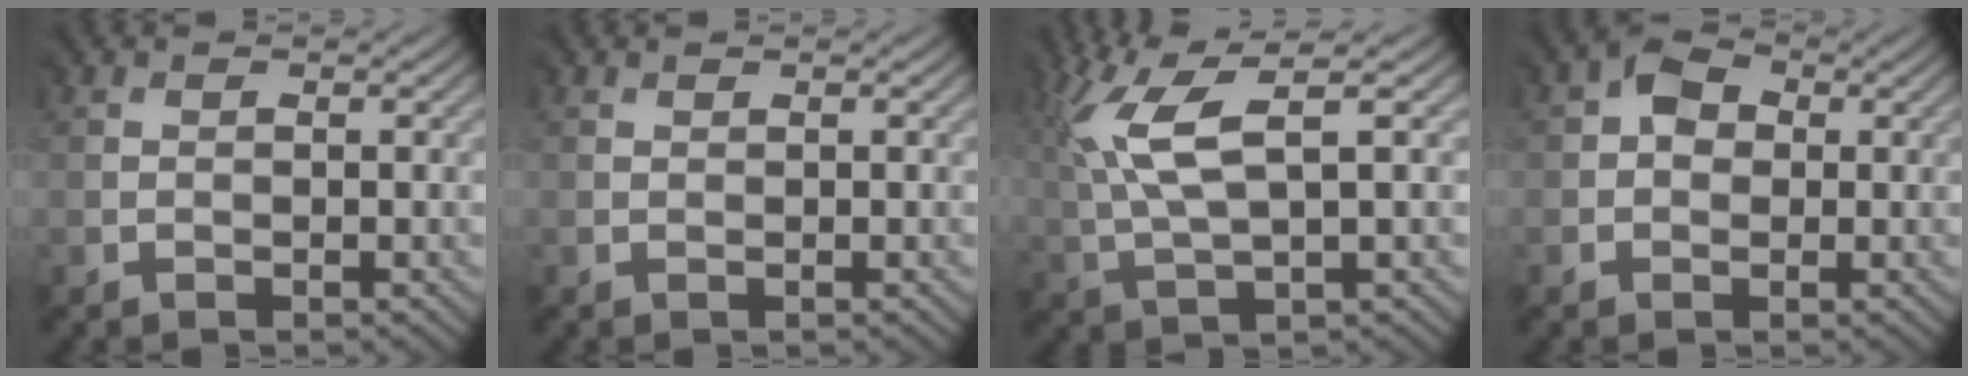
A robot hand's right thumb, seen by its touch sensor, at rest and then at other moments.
{"total": 0.0}
{"total": 7.9, "force": [3.2, 2.2, 6.9], "torque": [-0.170, 0.014, 0.064]}
{"total": 3.8, "force": [1.0, 3.0, 2.1], "torque": [-0.031, 0.007, 0.008]}